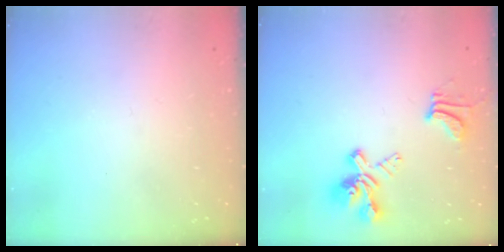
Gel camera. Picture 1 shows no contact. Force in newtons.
{"total": 5.9, "press": 5.5, "slide": 1.9}